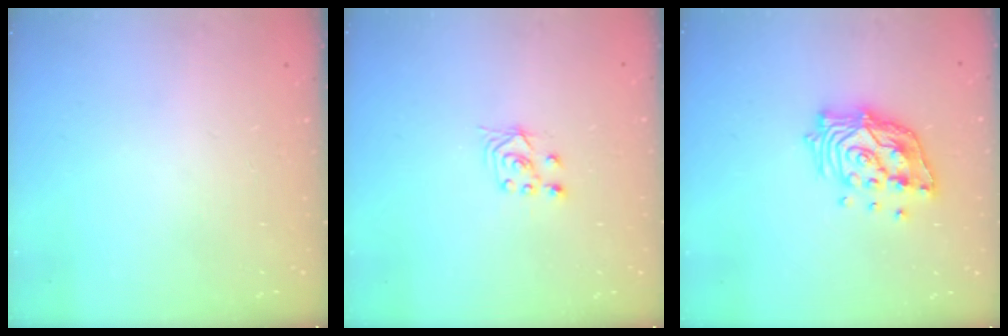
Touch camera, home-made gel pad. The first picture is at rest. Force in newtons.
{"total": 3.0, "press": 2.8, "slide": 0.9}
{"total": 14.8, "press": 14.7, "slide": 1.9}